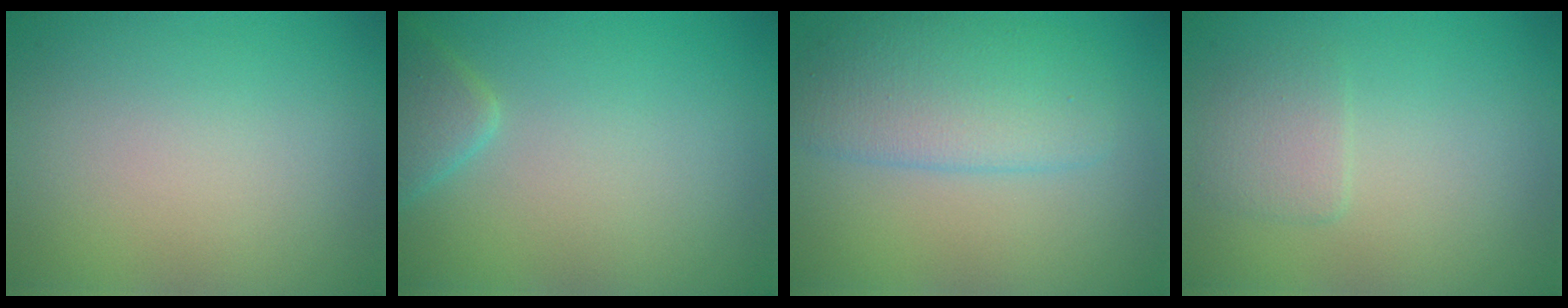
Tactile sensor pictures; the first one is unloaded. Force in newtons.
{"total": 2.3, "press": 2.2, "slide": 0.2}
{"total": 4.6, "press": 4.6, "slide": 0.1}
{"total": 1.6, "press": 1.6, "slide": 0.3}